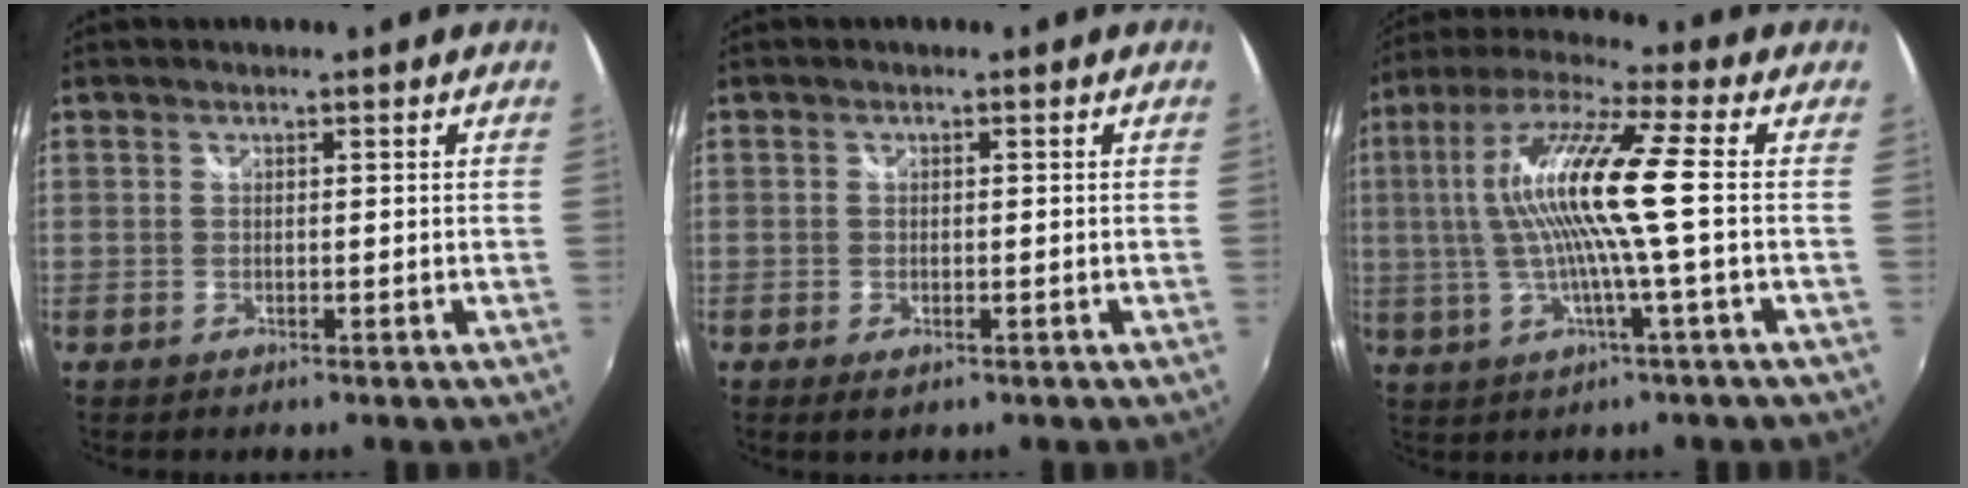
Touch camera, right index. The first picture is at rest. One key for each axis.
{"total": 1.8, "fx": -1.1, "fy": 0.9, "fz": 1.2, "tx": -0.023, "ty": -0.007, "tz": -0.018}
{"total": 13.9, "fx": 0.0, "fy": -0.4, "fz": 13.9, "tx": -0.265, "ty": 0.008, "tz": -0.002}